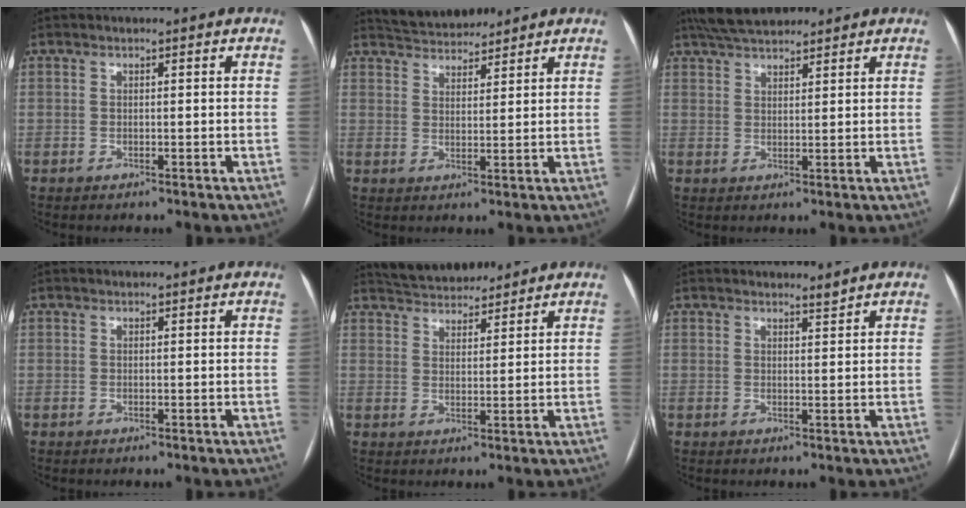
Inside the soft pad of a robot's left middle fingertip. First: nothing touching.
{"total": 6.4, "force": [6.2, 1.3, 1.0], "torque": [-0.023, 0.023, 0.102]}
{"total": 7.4, "force": [6.5, 1.8, 3.0], "torque": [-0.054, 0.032, 0.115]}
{"total": 0.0}
{"total": 7.1, "force": [6.8, 1.7, 1.4], "torque": [-0.027, 0.021, 0.111]}
{"total": 1.3, "force": [1.3, -0.2, 0.0], "torque": [-0.009, -0.005, 0.022]}